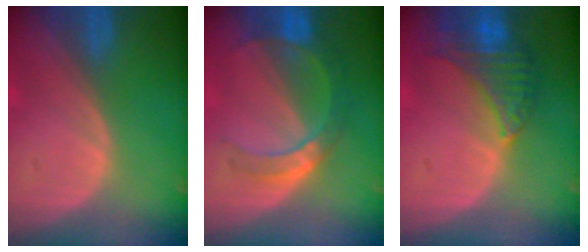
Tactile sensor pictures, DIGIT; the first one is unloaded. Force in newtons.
{"total": 7.1, "press": 6.5, "slide": 2.9}
{"total": 7.6, "press": 7.2, "slide": 2.5}